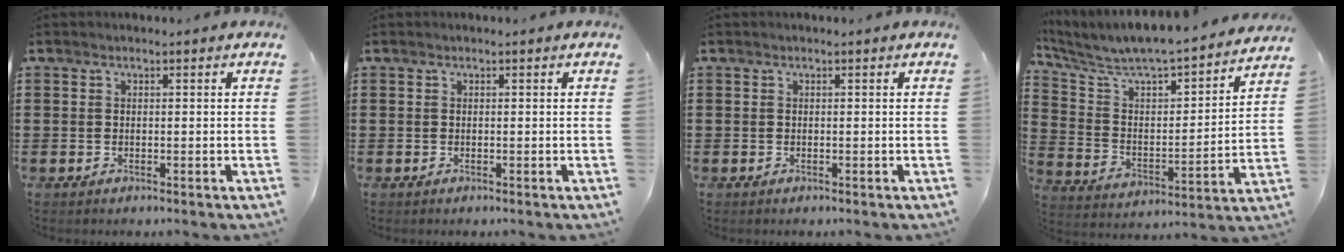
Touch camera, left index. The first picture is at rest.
{"total": 0.0}
{"total": 0.0}
{"total": 5.7, "force": [5.3, 0.8, 2.0], "torque": [-0.072, -0.057, 0.081]}